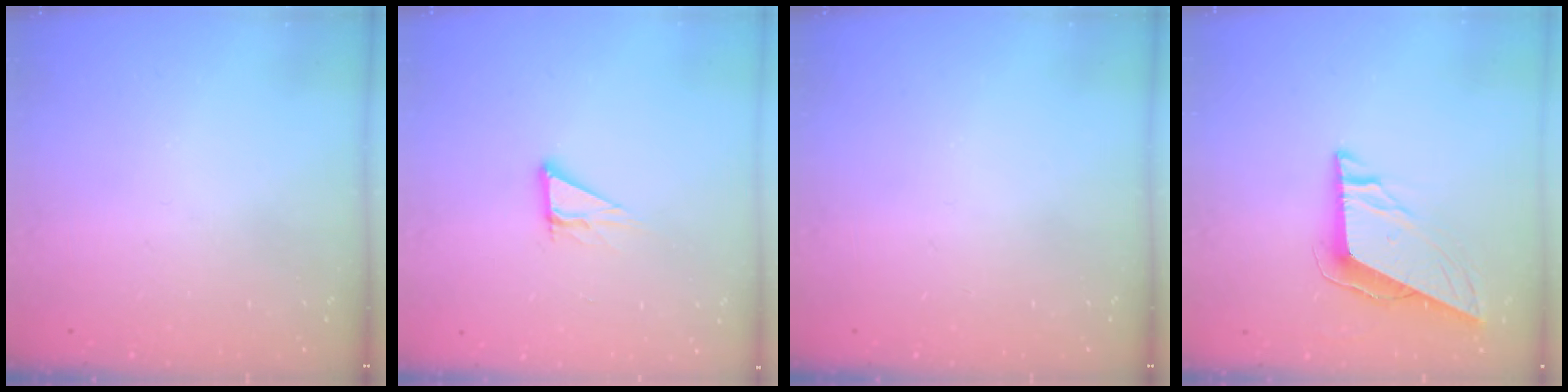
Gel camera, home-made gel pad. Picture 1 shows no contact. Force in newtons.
{"total": 5.6, "press": 5.6, "slide": 0.3}
{"total": 0.0}
{"total": 8.9, "press": 8.8, "slide": 1.3}